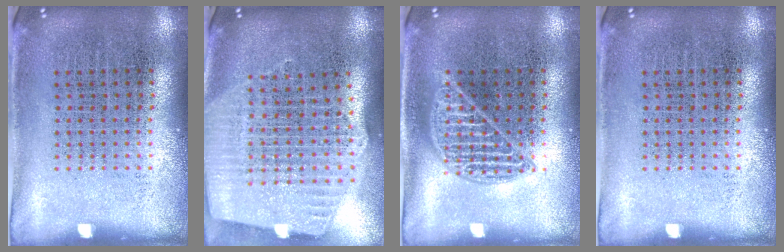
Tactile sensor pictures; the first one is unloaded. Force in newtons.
{"total": 2.5, "press": 2.1, "slide": 1.4}
{"total": 2.0, "press": 2.0, "slide": 0.2}
{"total": 0.0}